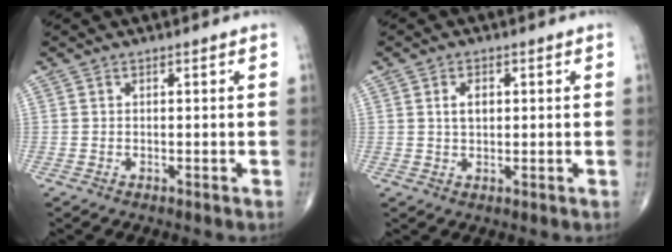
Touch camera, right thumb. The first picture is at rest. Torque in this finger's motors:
{"motor_torque": [-0.09, 0.07, 0.20, 0.00, 0.05]}